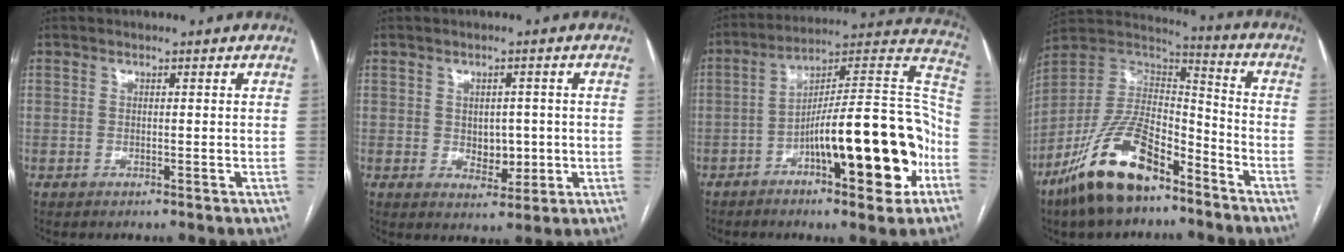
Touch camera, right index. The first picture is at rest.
{"total": 4.3, "force": [-0.3, 2.9, 3.2], "torque": [-0.036, 0.002, 0.006]}
{"total": 20.7, "force": [-7.6, 4.0, 18.9], "torque": [-0.251, 0.033, -0.103]}
{"total": 17.6, "force": [-11.6, 6.4, 11.7], "torque": [-0.233, 0.012, -0.212]}